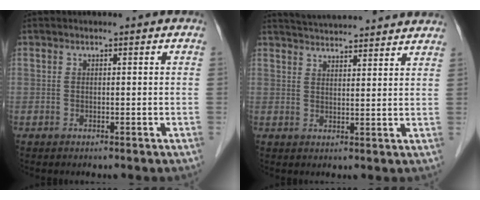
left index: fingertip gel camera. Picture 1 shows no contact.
{"total": 13.6, "force": [12.8, 1.2, 4.4], "torque": [-0.071, 0.029, 0.171]}